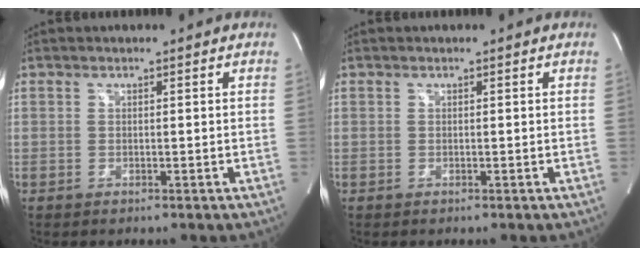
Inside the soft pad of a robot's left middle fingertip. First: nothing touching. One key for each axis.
{"total": 0.0}